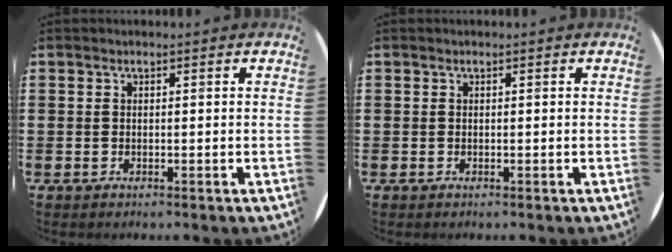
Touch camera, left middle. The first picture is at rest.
{"total": 0.0}